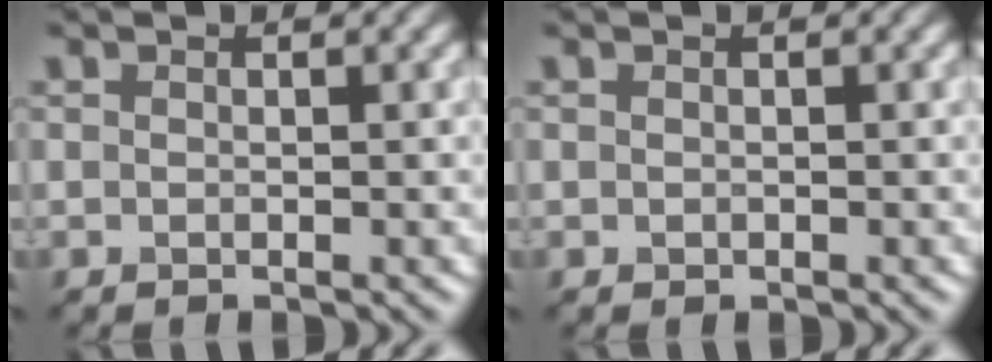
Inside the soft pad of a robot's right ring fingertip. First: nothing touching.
{"total": 0.0}